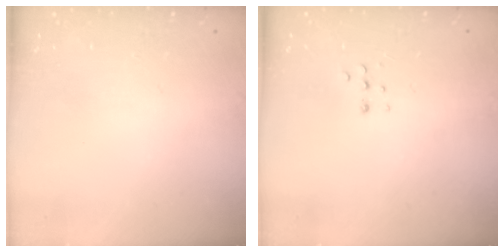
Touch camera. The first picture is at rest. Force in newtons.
{"total": 3.8, "press": 3.7, "slide": 0.9}